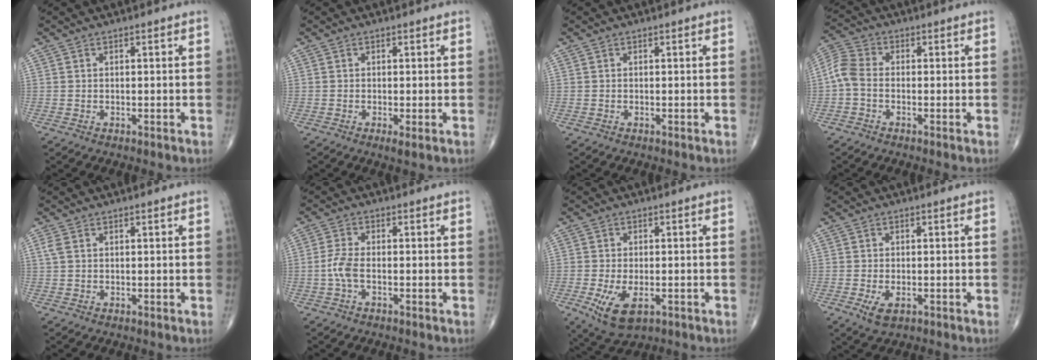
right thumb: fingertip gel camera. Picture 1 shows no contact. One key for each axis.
{"total": 1.3, "fx": -0.4, "fy": 0.2, "fz": 1.3, "tx": -0.028, "ty": -0.007, "tz": -0.012}
{"total": 0.0}
{"total": 5.4, "fx": -1.1, "fy": 3.5, "fz": 4.0, "tx": -0.089, "ty": 0.016, "tz": -0.036}
{"total": 1.4, "fx": 0.4, "fy": 0.9, "fz": 1.0, "tx": -0.036, "ty": 0.010, "tz": 0.013}
{"total": 3.4, "fx": -1.0, "fy": 1.4, "fz": 3.0, "tx": -0.075, "ty": 0.006, "tz": -0.025}
{"total": 7.8, "fx": -2.7, "fy": 3.9, "fz": 6.2, "tx": -0.116, "ty": -0.006, "tz": -0.036}
{"total": 3.5, "fx": -1.3, "fy": 1.8, "fz": 2.6, "tx": -0.047, "ty": -0.001, "tz": -0.017}